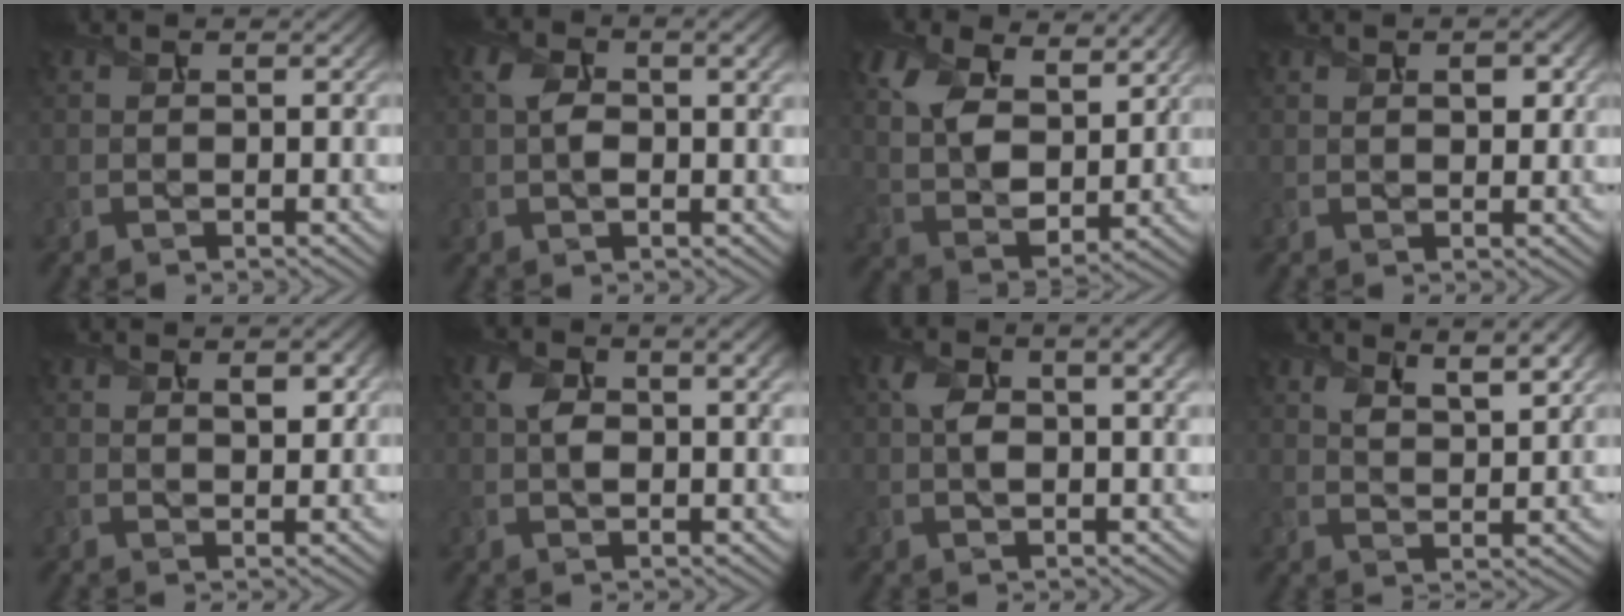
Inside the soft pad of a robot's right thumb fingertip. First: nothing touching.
{"total": 5.5, "force": [0.7, 3.0, 4.6], "torque": [-0.091, 0.003, 0.011]}
{"total": 10.6, "force": [5.3, 5.9, 6.9], "torque": [-0.171, 0.002, 0.095]}
{"total": 2.3, "force": [0.9, 1.2, 1.7], "torque": [-0.024, -0.002, 0.019]}
{"total": 2.7, "force": [1.4, 1.0, 2.1], "torque": [-0.033, -0.005, 0.027]}
{"total": 6.4, "force": [1.7, 3.3, 5.2], "torque": [-0.099, 0.002, 0.029]}
{"total": 7.0, "force": [1.8, 3.3, 5.9], "torque": [-0.111, 0.003, 0.030]}
{"total": 6.3, "force": [4.0, 2.1, 4.4], "torque": [-0.076, -0.004, 0.070]}